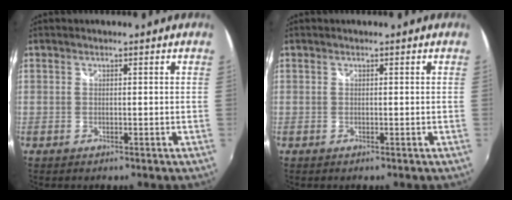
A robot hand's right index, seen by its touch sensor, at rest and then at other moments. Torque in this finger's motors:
{"motor_torque": [0.00, 0.00, 0.00, 0.00]}